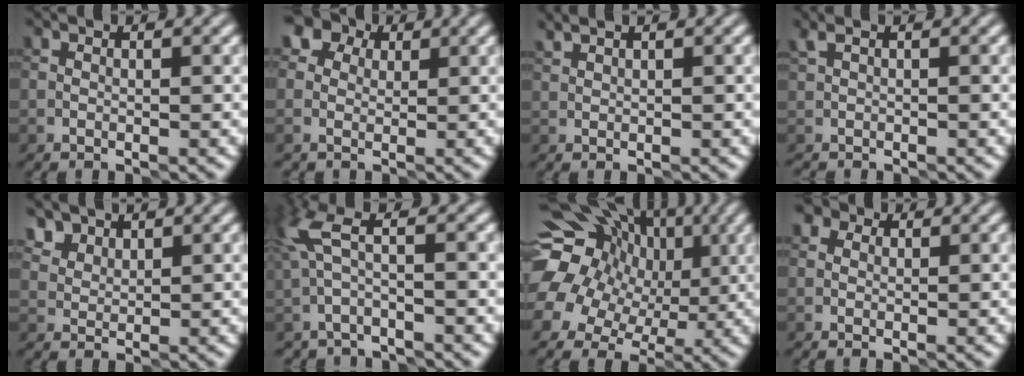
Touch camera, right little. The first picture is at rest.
{"total": 5.3, "force": [2.0, 4.8, 1.3], "torque": [-0.013, 0.023, 0.011]}
{"total": 0.8, "force": [0.8, 0.0, 0.1], "torque": [0.000, 0.006, 0.015]}
{"total": 0.0}
{"total": 3.0, "force": [2.4, 1.7, 0.6], "torque": [-0.020, -0.004, 0.066]}
{"total": 3.1, "force": [0.0, 1.4, 2.8], "torque": [-0.072, 0.004, -0.004]}
{"total": 15.4, "force": [3.6, 12.9, 7.6], "torque": [-0.152, 0.038, 0.047]}
{"total": 3.8, "force": [2.1, 2.6, 1.9], "torque": [-0.013, 0.025, -0.011]}